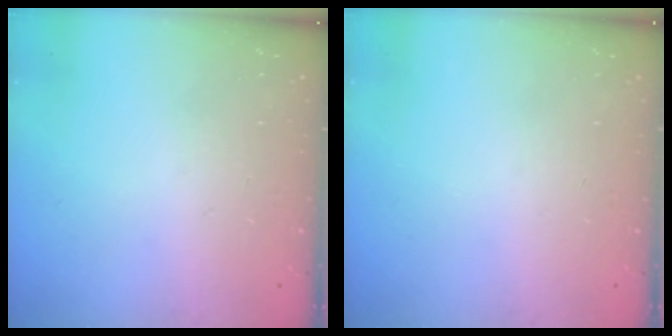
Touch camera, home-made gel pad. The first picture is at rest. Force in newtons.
{"total": 0.0}